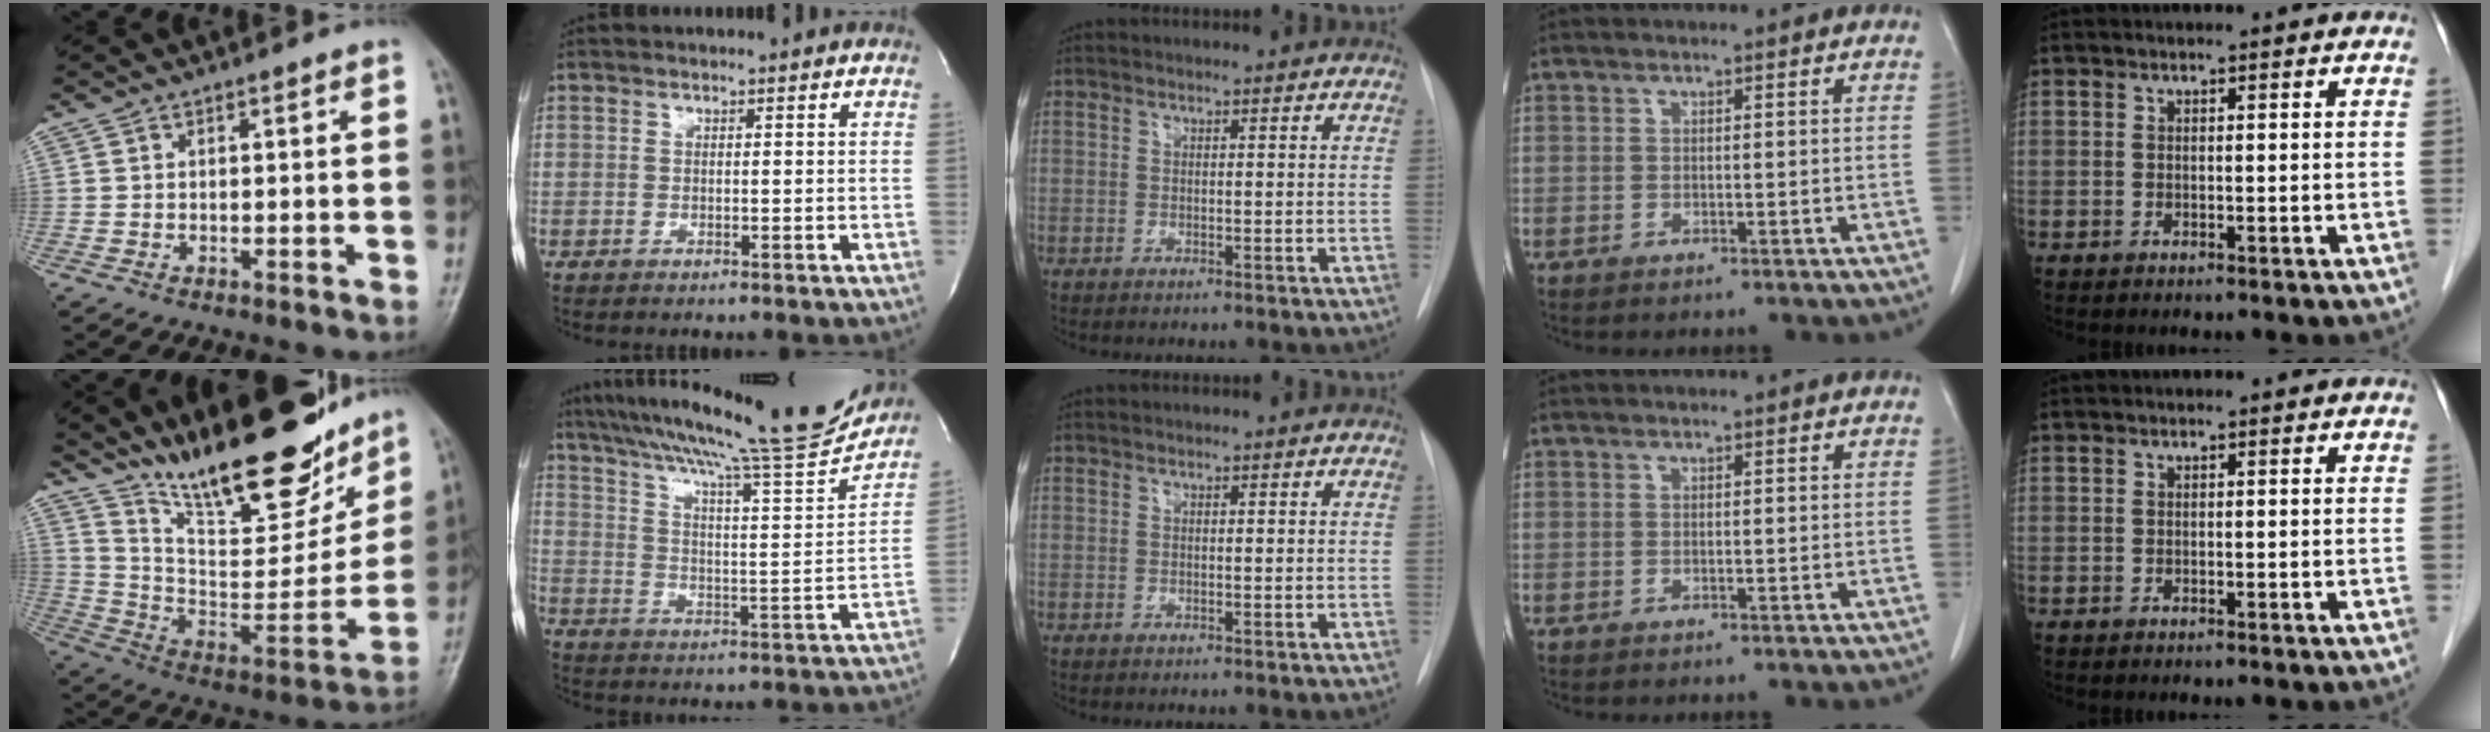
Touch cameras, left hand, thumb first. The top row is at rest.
{"thumb": {"total": 25.1, "force": [19.0, 7.5, 14.7], "torque": [-0.184, -0.089, 0.316]}, "index": {"total": 23.5, "force": [20.9, -0.1, 10.6], "torque": [-0.180, -0.035, 0.299]}}